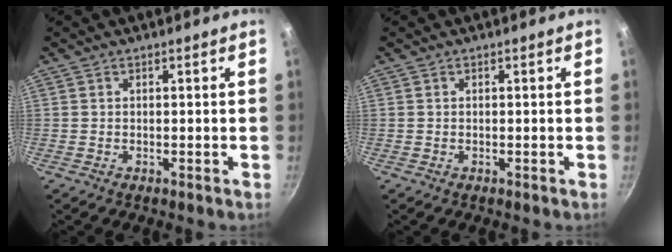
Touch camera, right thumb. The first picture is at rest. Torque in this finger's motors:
{"motor_torque": [-0.16, 0.15, 0.05, -0.05, 0.03]}